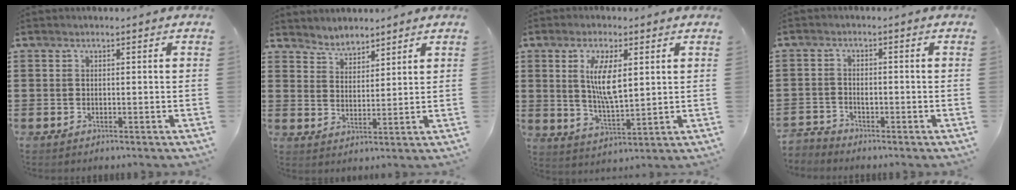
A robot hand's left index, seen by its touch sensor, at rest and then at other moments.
{"total": 3.5, "force": [3.3, 0.9, -0.5], "torque": [-0.005, -0.007, 0.063]}
{"total": 7.5, "force": [2.2, 2.6, 6.7], "torque": [-0.128, 0.003, 0.037]}
{"total": 1.9, "force": [-1.7, 0.8, 0.2], "torque": [-0.012, 0.004, -0.037]}